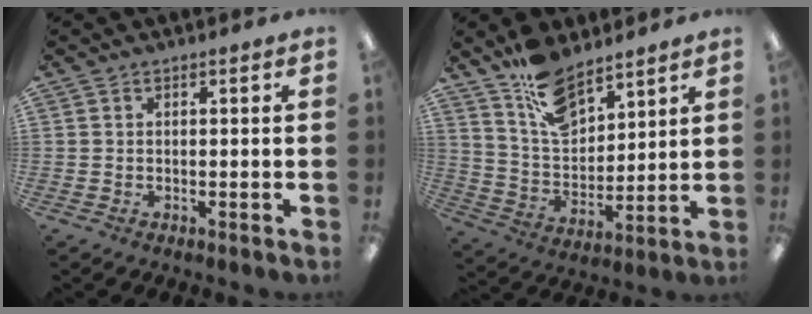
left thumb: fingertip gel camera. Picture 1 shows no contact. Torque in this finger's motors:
{"motor_torque": [0.02, -0.04, -0.06, -0.55, 0.09]}